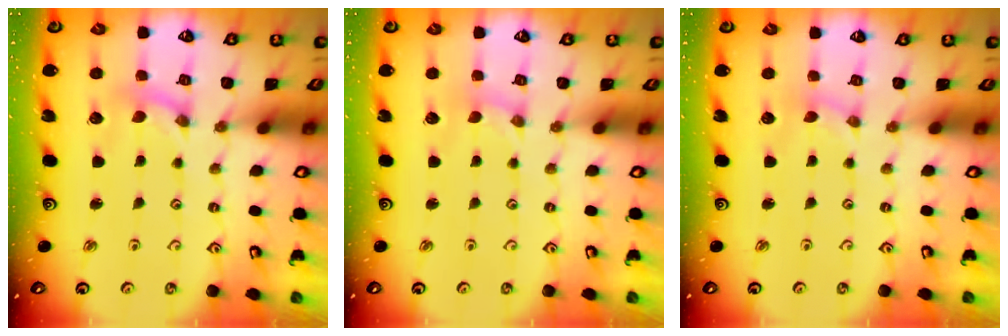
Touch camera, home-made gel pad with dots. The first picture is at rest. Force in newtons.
{"total": 0.0}
{"total": 0.0}